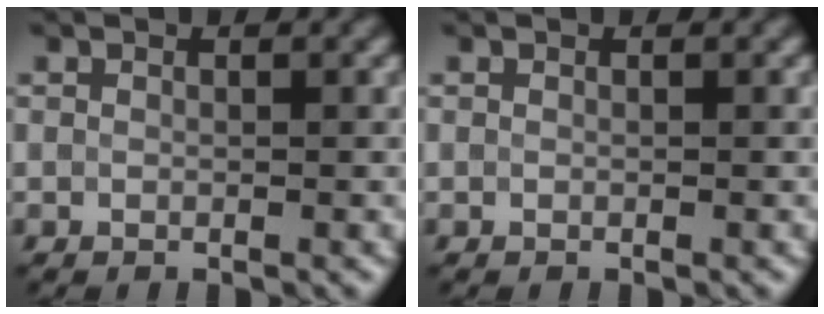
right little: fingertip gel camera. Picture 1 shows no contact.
{"total": 0.0}